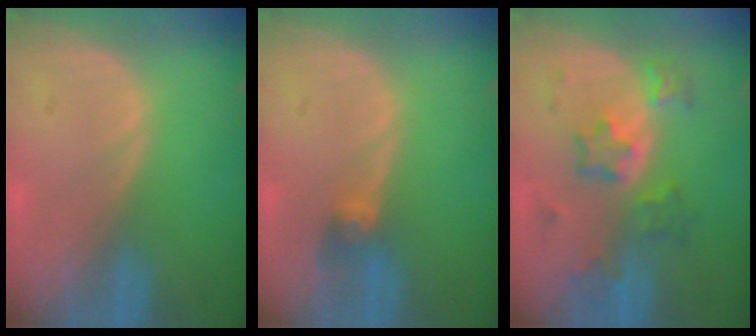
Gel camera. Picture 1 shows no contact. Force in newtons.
{"total": 2.7, "press": 2.7, "slide": 0.3}
{"total": 6.2, "press": 6.2, "slide": 0.4}